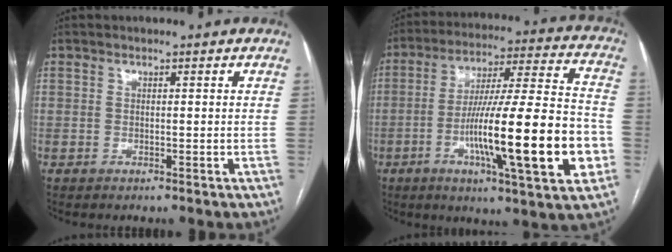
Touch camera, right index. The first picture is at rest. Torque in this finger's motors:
{"motor_torque": [1.70, -0.44, 0.83, 0.21]}